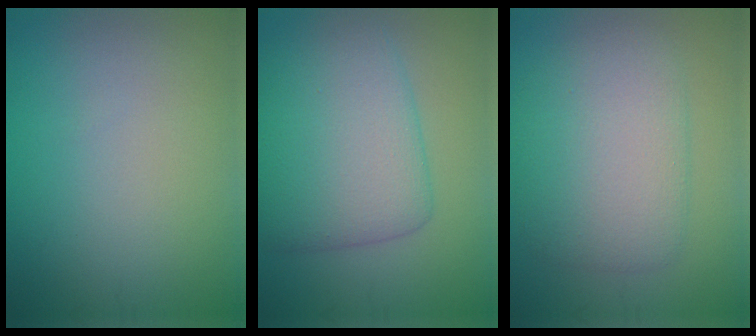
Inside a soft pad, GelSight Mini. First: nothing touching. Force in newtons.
{"total": 7.6, "press": 7.5, "slide": 0.2}
{"total": 5.8, "press": 5.8, "slide": 0.1}